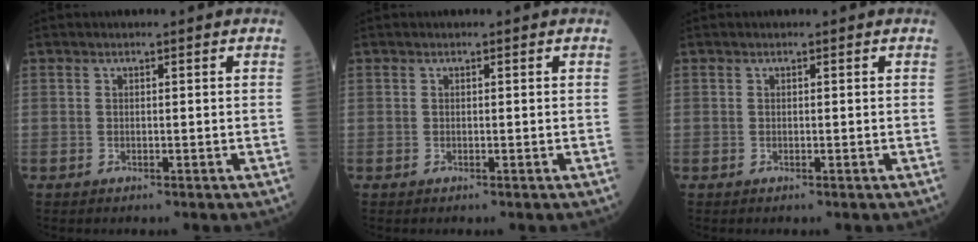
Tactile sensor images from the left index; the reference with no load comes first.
{"total": 0.0}
{"total": 0.0}